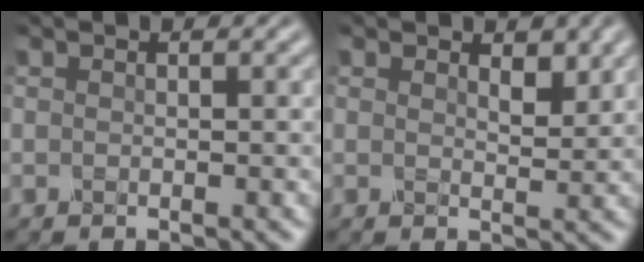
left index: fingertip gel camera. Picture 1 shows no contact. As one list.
[{"total": 1.7, "force": [1.2, 0.7, 0.9], "torque": [-0.016, -0.007, 0.020]}]